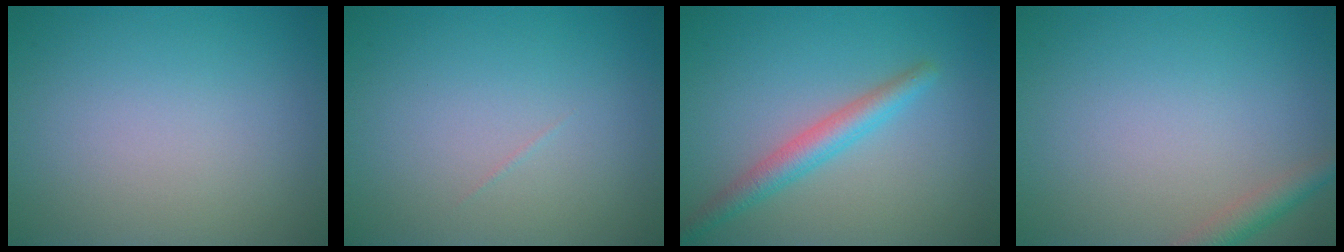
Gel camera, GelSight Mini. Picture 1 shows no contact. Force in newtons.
{"total": 0.0}
{"total": 2.9, "press": 2.9, "slide": 0.1}
{"total": 2.0, "press": 2.0, "slide": 0.1}